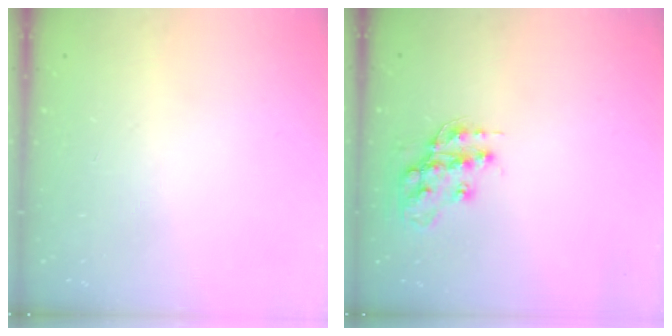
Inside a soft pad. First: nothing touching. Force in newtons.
{"total": 14.0, "press": 14.0, "slide": 0.7}